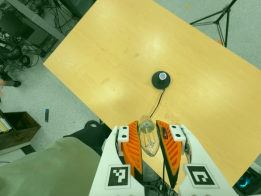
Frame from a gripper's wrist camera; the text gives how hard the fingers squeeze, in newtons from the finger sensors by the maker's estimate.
{"total": 21.1, "left": 23.0, "right": 19.1}